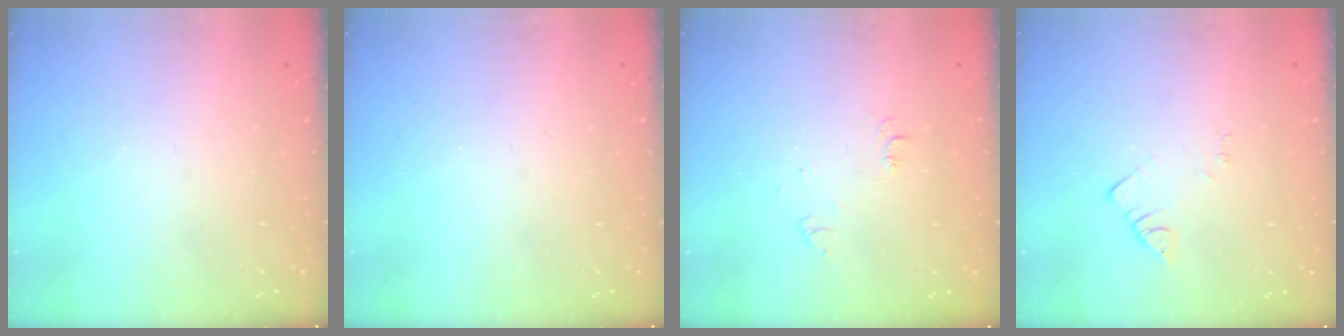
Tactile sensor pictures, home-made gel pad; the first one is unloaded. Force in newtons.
{"total": 0.0}
{"total": 4.9, "press": 4.9, "slide": 0.7}
{"total": 2.2, "press": 2.2, "slide": 0.4}